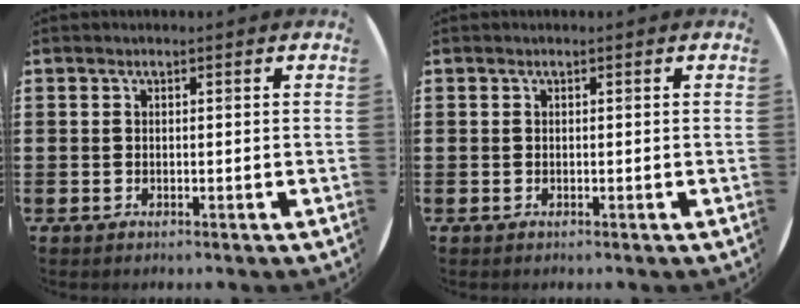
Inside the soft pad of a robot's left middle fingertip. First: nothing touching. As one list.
[{"total": 0.0}]